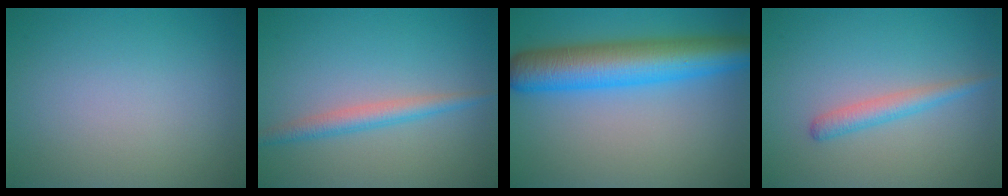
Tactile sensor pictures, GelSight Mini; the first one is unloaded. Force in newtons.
{"total": 2.3, "press": 2.3, "slide": 0.1}
{"total": 8.8, "press": 8.8, "slide": 0.3}
{"total": 2.0, "press": 2.0, "slide": 0.0}